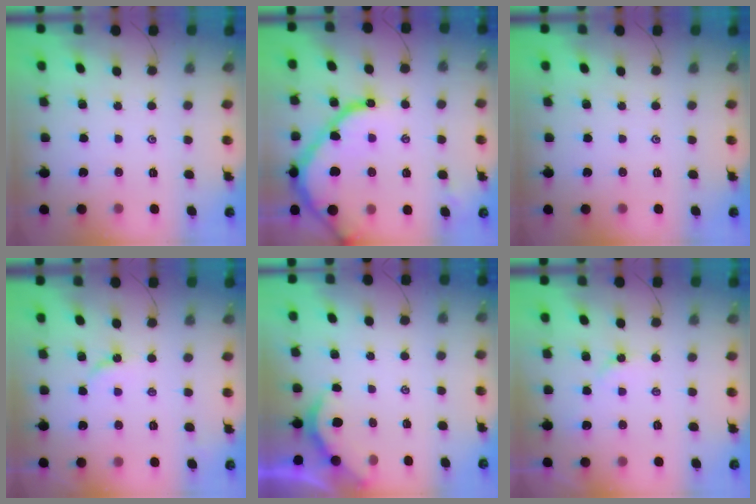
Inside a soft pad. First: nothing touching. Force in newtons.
{"total": 16.8, "press": 16.7, "slide": 1.4}
{"total": 0.0}
{"total": 3.0, "press": 2.9, "slide": 0.5}
{"total": 2.6, "press": 2.5, "slide": 0.2}
{"total": 3.8, "press": 3.7, "slide": 0.5}